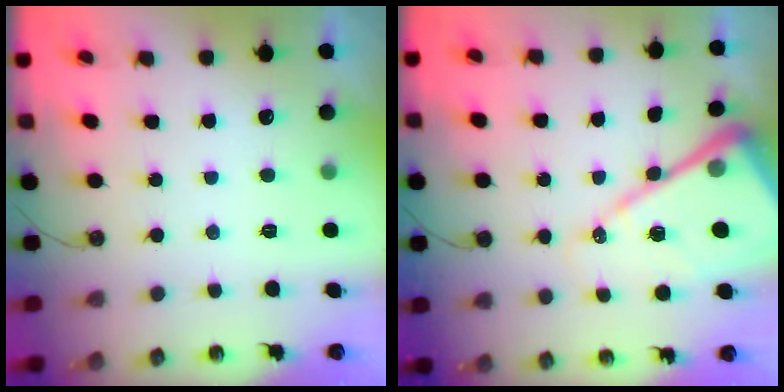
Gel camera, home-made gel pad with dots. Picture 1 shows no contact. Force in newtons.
{"total": 17.9, "press": 17.8, "slide": 1.8}